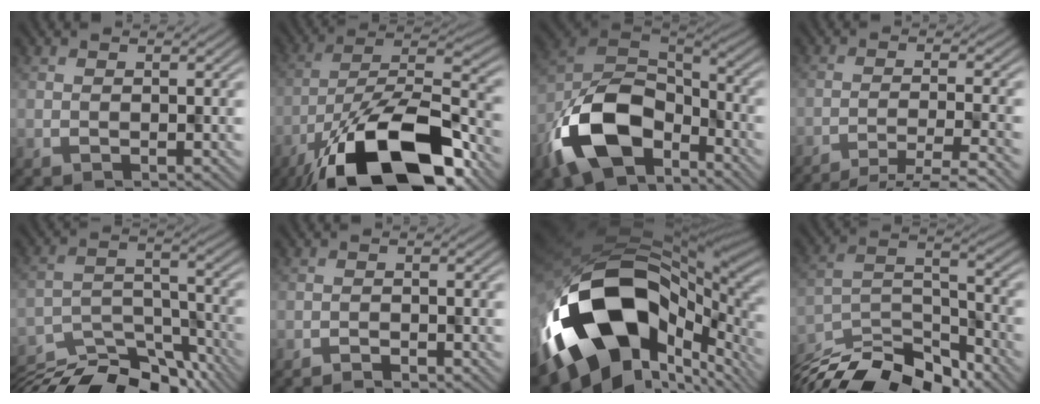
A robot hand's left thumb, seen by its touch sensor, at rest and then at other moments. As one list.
[{"total": 18.2, "force": [-11.2, 6.6, 12.7], "torque": [-0.210, -0.013, -0.206]}, {"total": 14.8, "force": [-7.1, 8.8, 9.5], "torque": [-0.211, -0.033, -0.144]}, {"total": 7.0, "force": [-5.8, 0.5, 3.9], "torque": [-0.062, 0.007, -0.091]}, {"total": 13.9, "force": [-12.2, 3.9, 5.4], "torque": [-0.102, -0.012, -0.183]}, {"total": 1.9, "force": [-1.8, 0.0, 0.3], "torque": [-0.007, 0.004, -0.032]}, {"total": 20.2, "force": [-4.0, 13.2, 14.8], "torque": [-0.307, -0.064, -0.035]}, {"total": 13.1, "force": [-11.3, 3.9, 5.4], "torque": [-0.109, -0.002, -0.193]}]